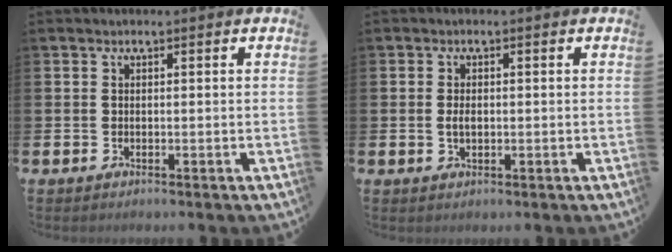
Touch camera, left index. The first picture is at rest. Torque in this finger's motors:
{"motor_torque": [0.49, -0.12, 0.05, 0.06]}